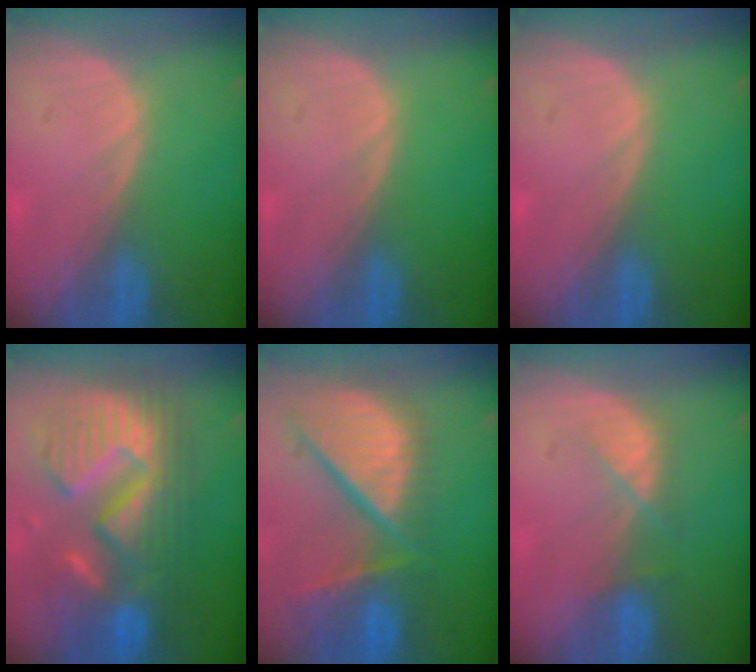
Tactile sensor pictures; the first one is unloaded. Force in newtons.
{"total": 0.0}
{"total": 0.0}
{"total": 13.1, "press": 13.0, "slide": 1.4}
{"total": 13.1, "press": 10.9, "slide": 7.2}
{"total": 3.3, "press": 3.2, "slide": 0.7}